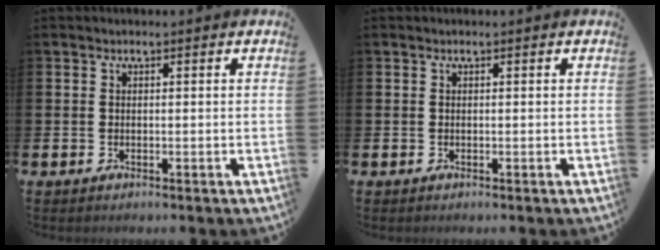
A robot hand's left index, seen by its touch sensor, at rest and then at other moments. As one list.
[{"total": 0.0}]